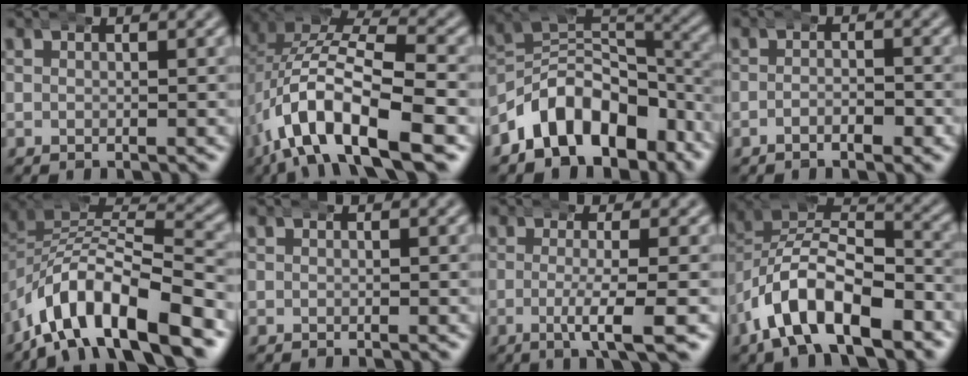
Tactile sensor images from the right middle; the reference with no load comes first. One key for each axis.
{"total": 12.2, "fx": -3.2, "fy": 7.0, "fz": 9.5, "tx": -0.189, "ty": -0.028, "tz": -0.043}
{"total": 14.3, "fx": -7.3, "fy": 10.0, "fz": 7.2, "tx": -0.139, "ty": -0.034, "tz": -0.106}
{"total": 2.4, "fx": -1.8, "fy": 0.6, "fz": 1.4, "tx": -0.017, "ty": 0.000, "tz": -0.038}
{"total": 11.2, "fx": -5.3, "fy": 6.7, "fz": 7.3, "tx": -0.135, "ty": -0.022, "tz": -0.082}
{"total": 0.0}
{"total": 4.4, "fx": -1.3, "fy": 0.1, "fz": 4.2, "tx": -0.074, "ty": -0.010, "tz": -0.022}
{"total": 11.0, "fx": -3.9, "fy": 7.9, "fz": 6.6, "tx": -0.130, "ty": -0.022, "tz": -0.066}